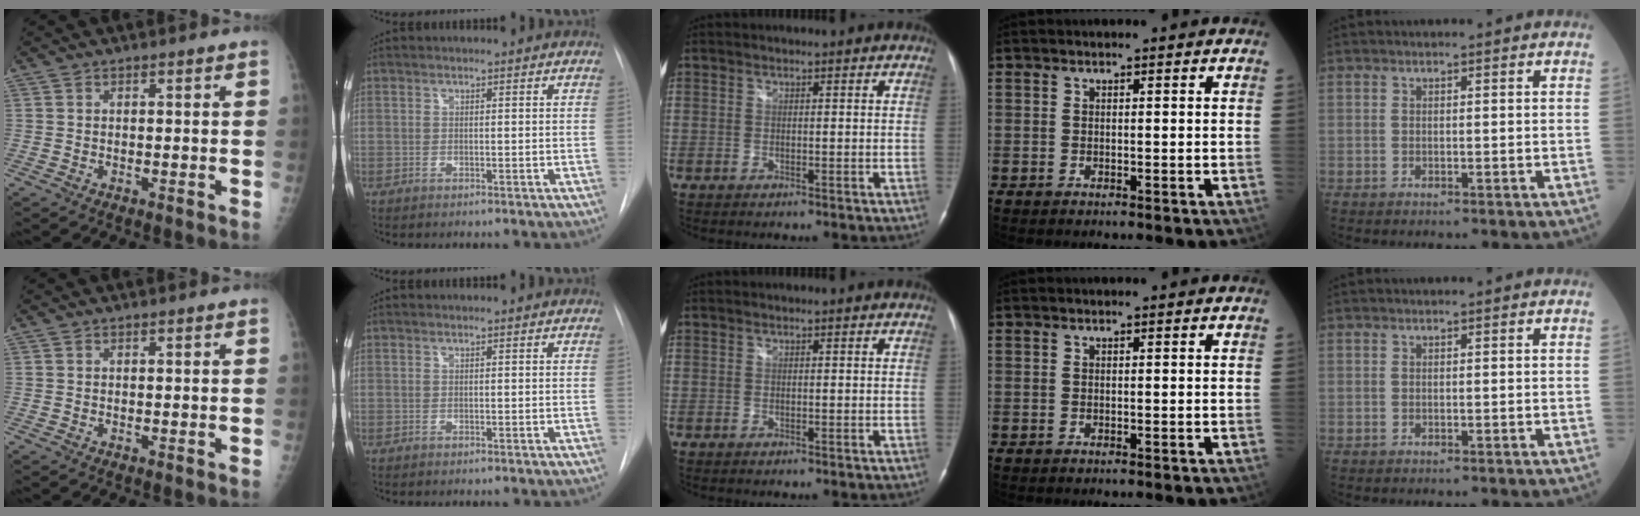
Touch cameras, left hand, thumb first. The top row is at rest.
{}